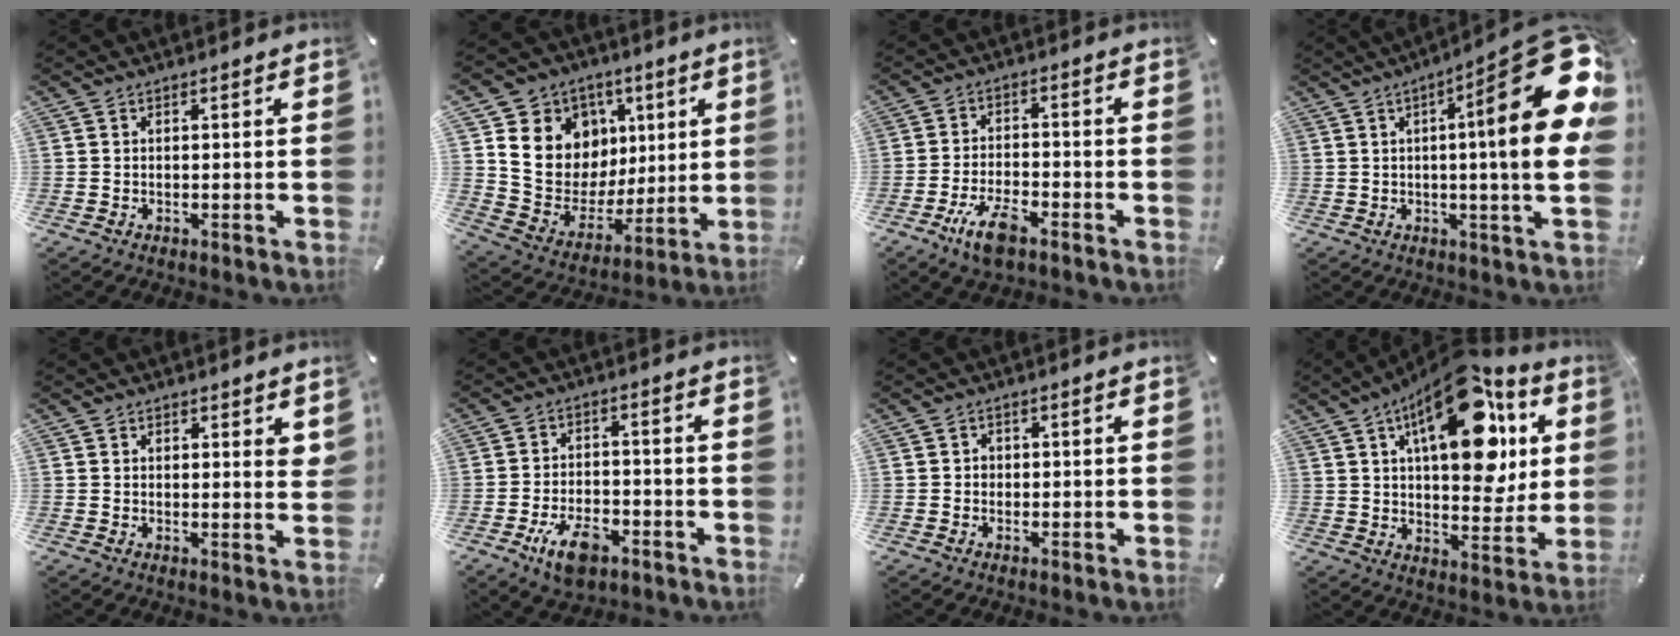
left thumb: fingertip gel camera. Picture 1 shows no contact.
{"total": 14.9, "force": [4.2, 13.6, 4.5], "torque": [-0.068, -0.029, 0.100]}
{"total": 8.4, "force": [-5.0, 3.4, 5.8], "torque": [-0.124, 0.013, -0.093]}
{"total": 26.7, "force": [6.8, 4.9, 25.4], "torque": [-0.353, -0.059, 0.101]}
{"total": 2.2, "force": [1.7, 1.1, 0.8], "torque": [0.000, -0.005, 0.028]}
{"total": 8.8, "force": [-4.4, 4.9, 5.8], "torque": [-0.110, 0.012, -0.080]}
{"total": 1.6, "force": [-0.2, 1.5, 0.5], "torque": [-0.004, 0.002, -0.008]}
{"total": 22.7, "force": [10.4, 11.6, 16.6], "torque": [-0.233, -0.051, 0.170]}